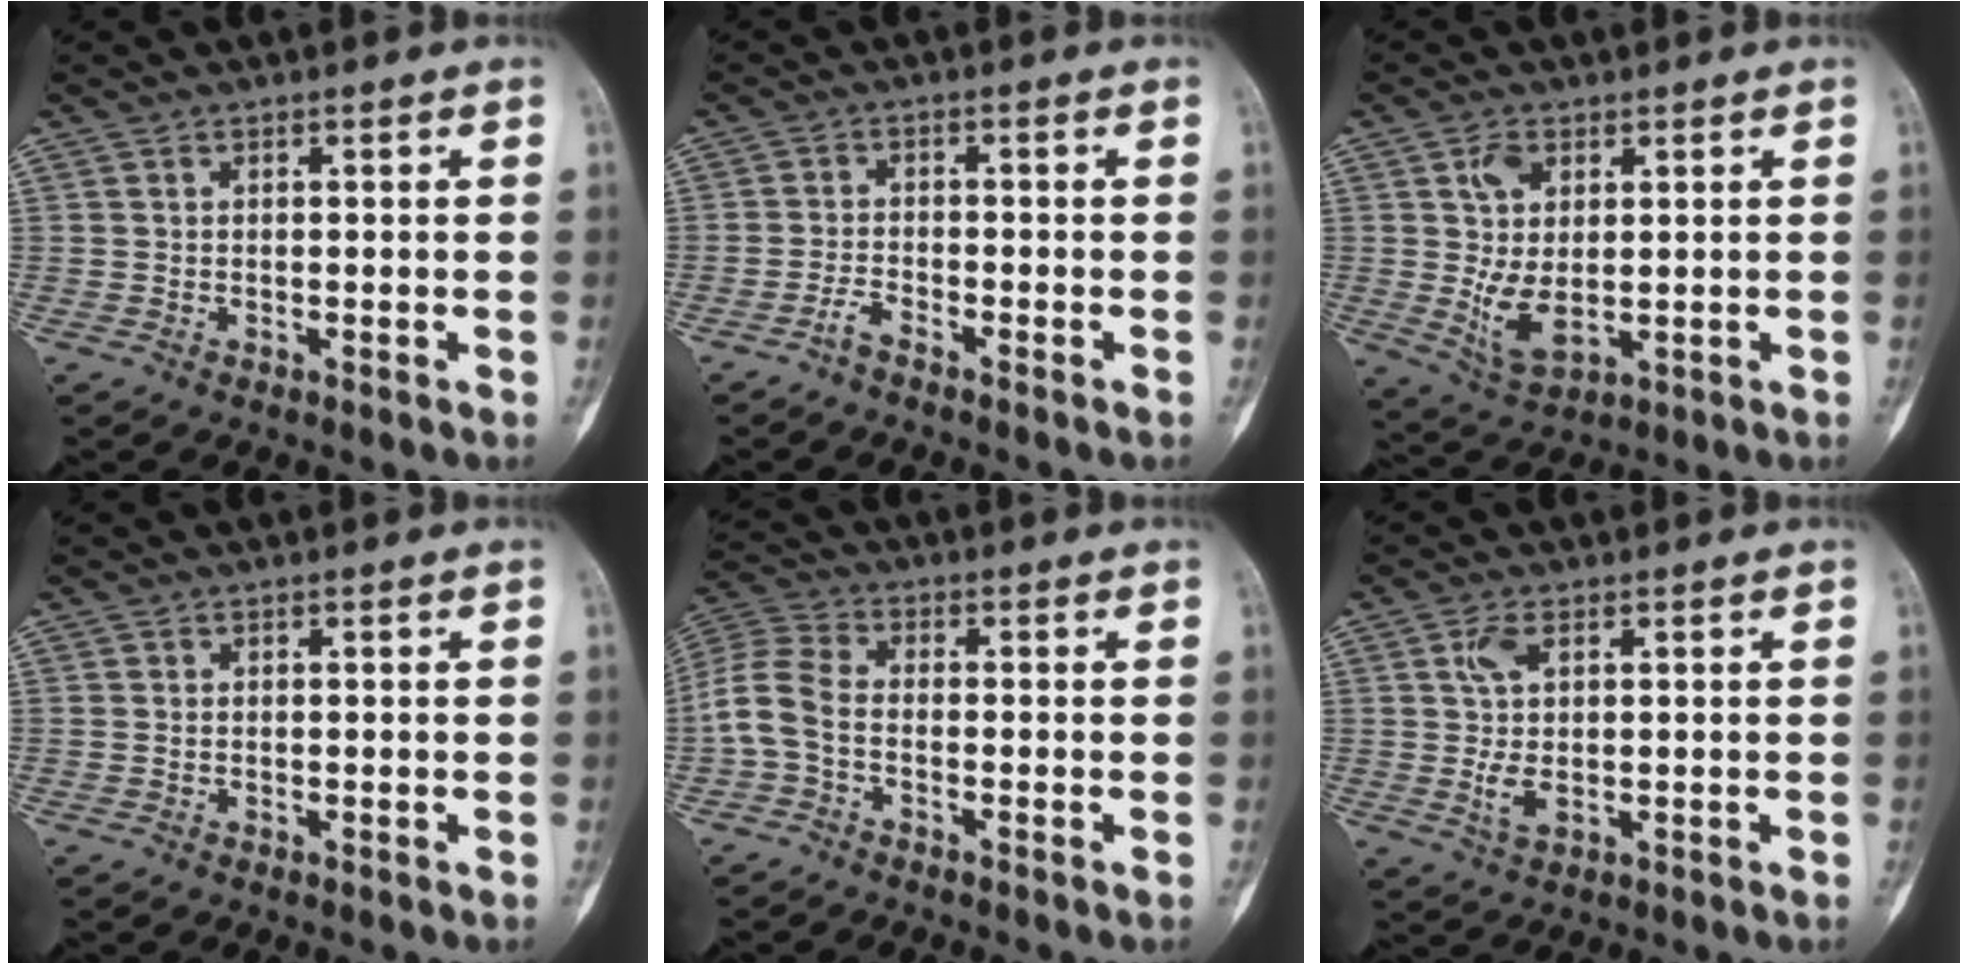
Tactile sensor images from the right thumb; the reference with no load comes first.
{"total": 2.2, "force": [-1.9, 0.4, 1.1], "torque": [-0.030, 0.012, -0.039]}
{"total": 8.6, "force": [1.1, 5.1, 6.9], "torque": [-0.127, -0.010, 0.033]}
{"total": 0.0}
{"total": 6.4, "force": [-1.8, 3.4, 5.1], "torque": [-0.123, 0.019, -0.052]}
{"total": 5.4, "force": [0.9, 2.7, 4.6], "torque": [-0.099, 0.000, 0.019]}